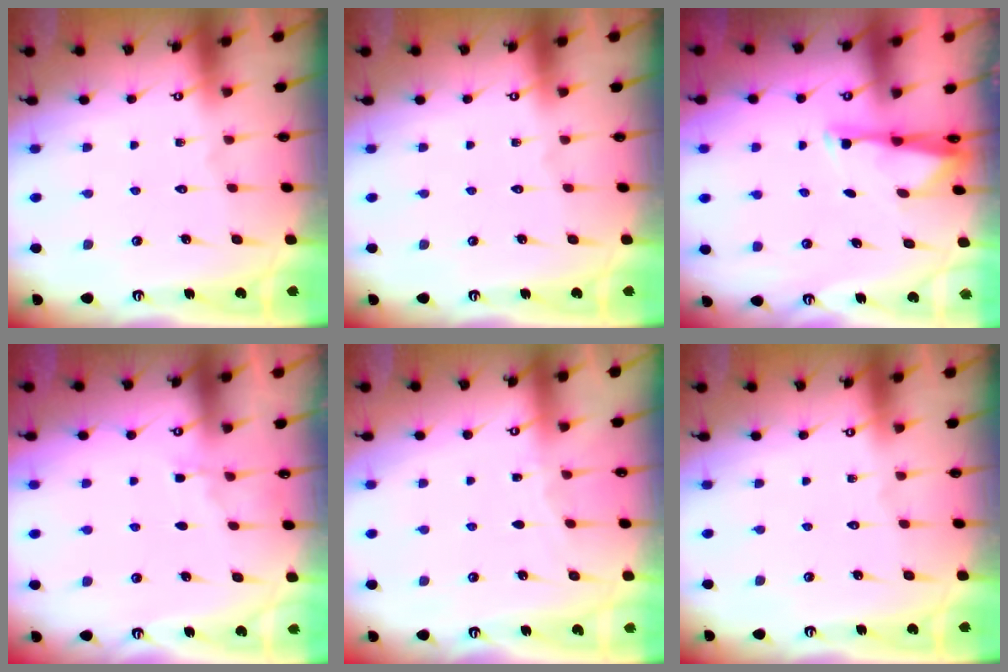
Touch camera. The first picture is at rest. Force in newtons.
{"total": 0.0}
{"total": 2.9, "press": 2.9, "slide": 0.6}
{"total": 2.8, "press": 2.8, "slide": 0.4}
{"total": 2.9, "press": 2.8, "slide": 0.3}
{"total": 0.0}